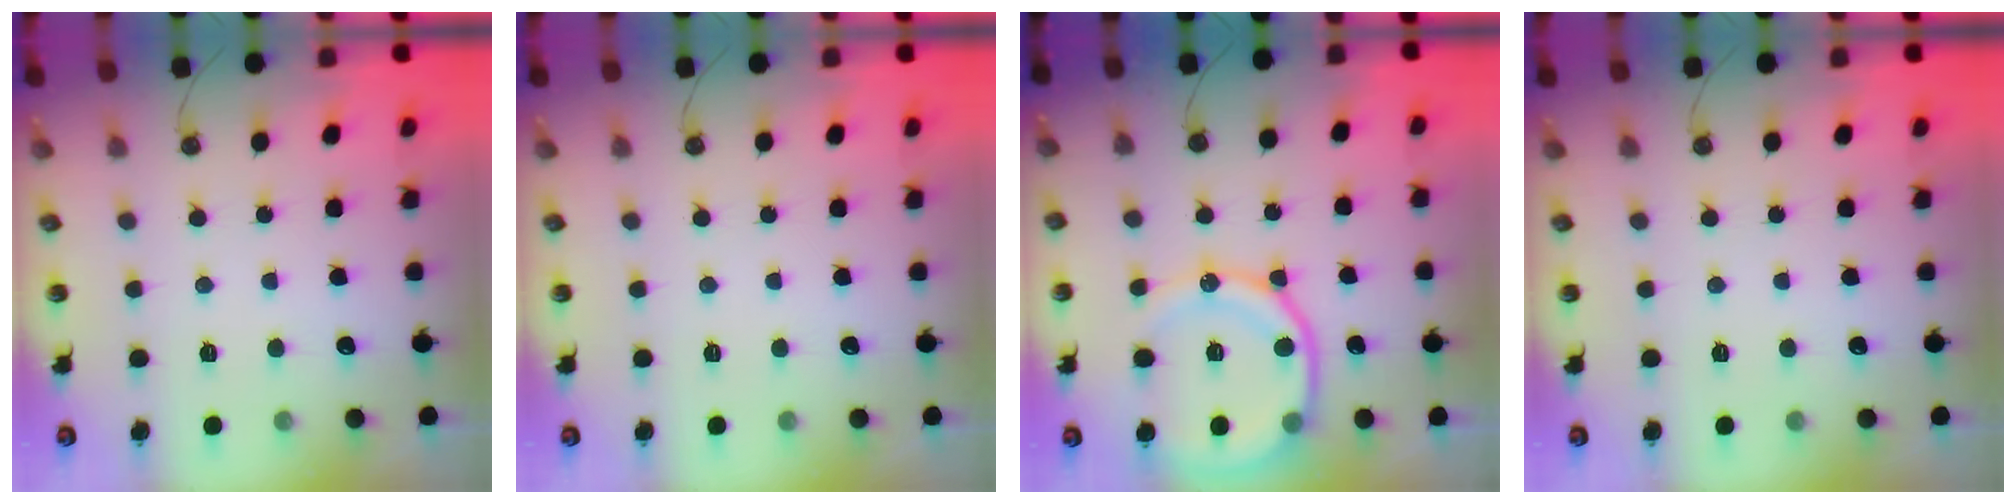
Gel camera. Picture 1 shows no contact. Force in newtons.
{"total": 0.0}
{"total": 16.4, "press": 16.3, "slide": 1.9}
{"total": 0.0}